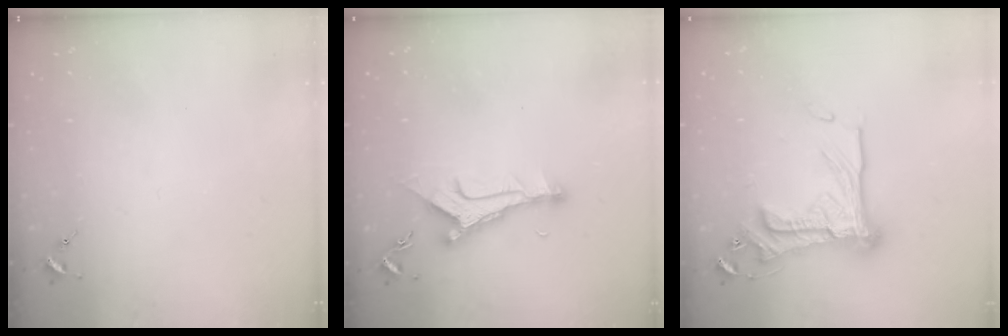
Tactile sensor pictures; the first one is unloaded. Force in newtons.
{"total": 10.1, "press": 10.1, "slide": 0.8}
{"total": 19.3, "press": 19.1, "slide": 2.9}